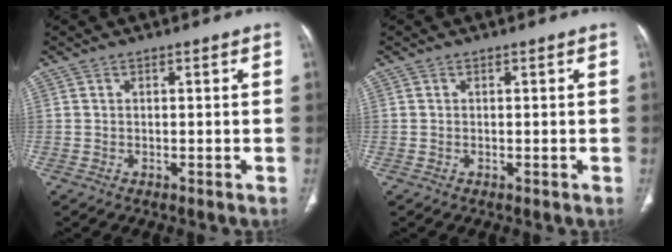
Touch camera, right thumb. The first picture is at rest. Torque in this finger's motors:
{"motor_torque": [-0.09, -0.01, 0.08, -0.34, 0.01]}